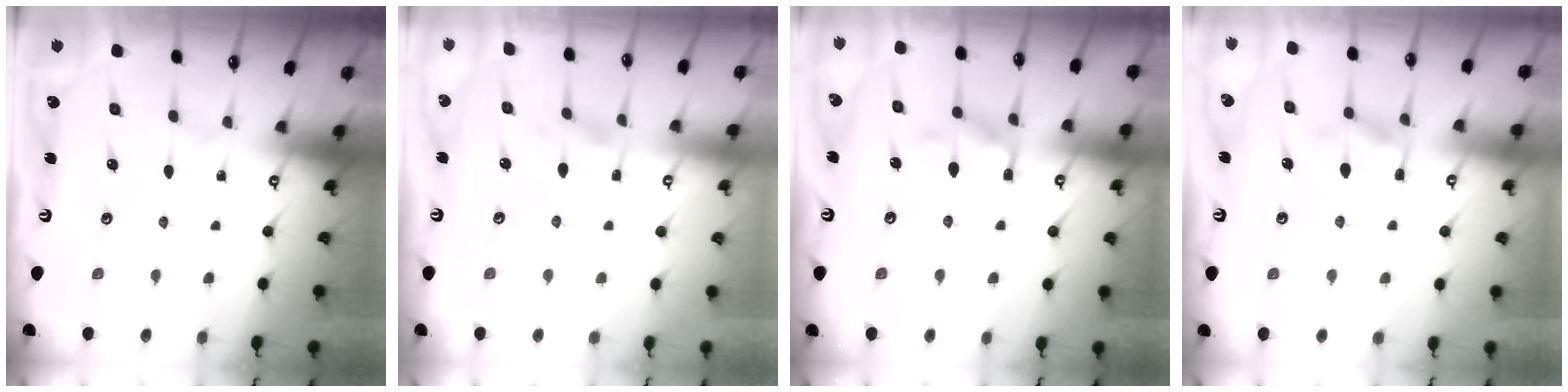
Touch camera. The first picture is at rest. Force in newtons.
{"total": 2.0, "press": 1.9, "slide": 0.8}
{"total": 9.6, "press": 9.6, "slide": 0.7}
{"total": 2.1, "press": 1.4, "slide": 1.5}